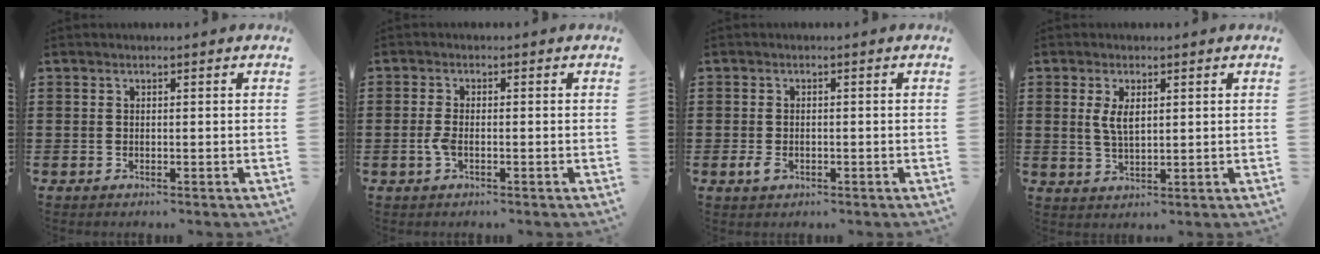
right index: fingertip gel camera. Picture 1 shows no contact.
{"total": 2.3, "force": [-0.7, 0.9, 2.0], "torque": [-0.060, -0.009, -0.019]}
{"total": 1.8, "force": [-0.7, 1.2, 1.2], "torque": [-0.032, -0.002, -0.015]}
{"total": 3.5, "force": [0.9, 1.6, 3.0], "torque": [-0.062, 0.005, 0.016]}